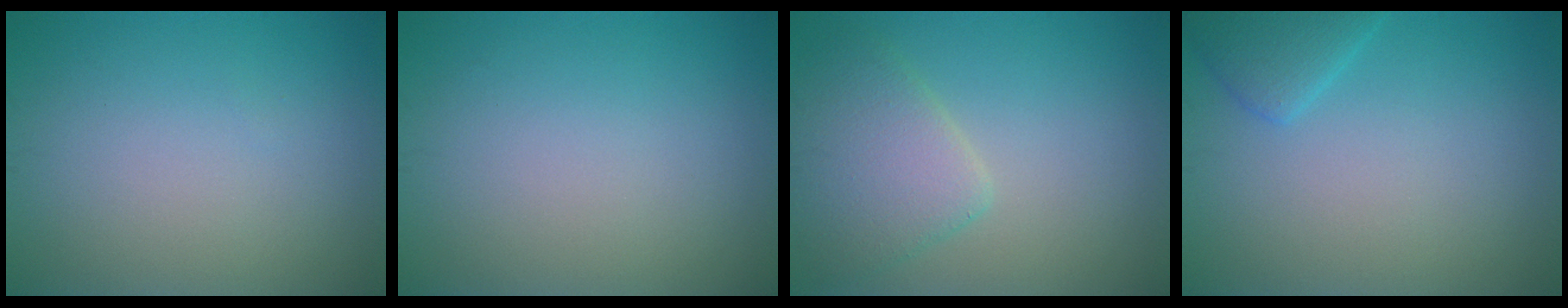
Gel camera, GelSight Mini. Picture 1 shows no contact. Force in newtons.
{"total": 0.0}
{"total": 4.3, "press": 4.3, "slide": 0.2}
{"total": 2.2, "press": 2.2, "slide": 0.1}